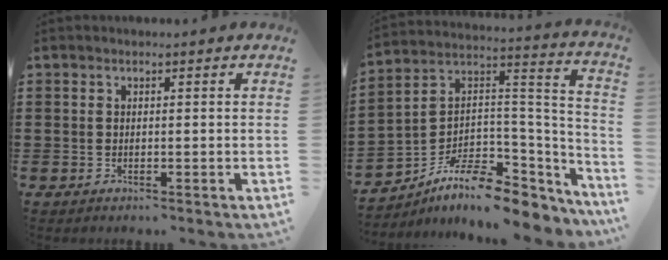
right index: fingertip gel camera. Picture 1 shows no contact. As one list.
[{"total": 9.4, "force": [-6.2, 4.5, 5.3], "torque": [-0.109, 0.003, -0.116]}]